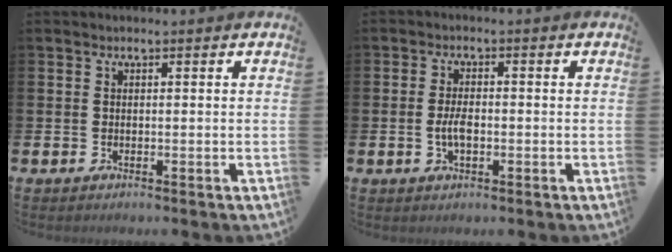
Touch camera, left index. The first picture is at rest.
{"total": 3.2, "force": [-0.4, 1.5, 2.8], "torque": [-0.058, -0.001, -0.011]}